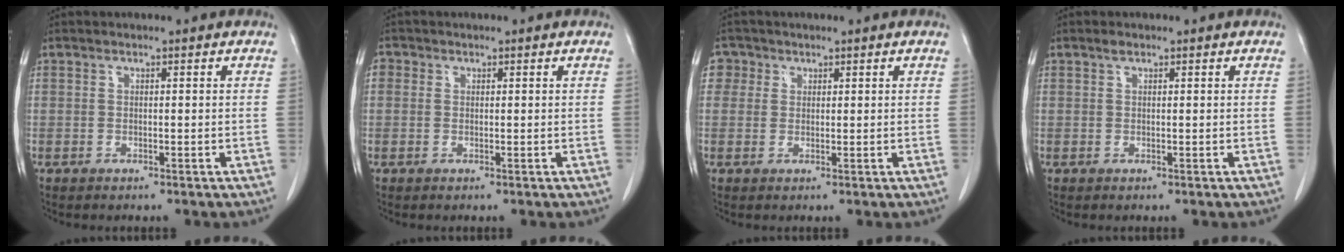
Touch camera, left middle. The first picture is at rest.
{"total": 1.6, "force": [0.4, 1.4, 0.5], "torque": [-0.002, 0.008, 0.005]}
{"total": 2.5, "force": [1.1, 2.3, 0.1], "torque": [0.013, 0.007, 0.012]}
{"total": 0.6, "force": [0.5, 0.2, 0.3], "torque": [-0.009, 0.001, 0.010]}